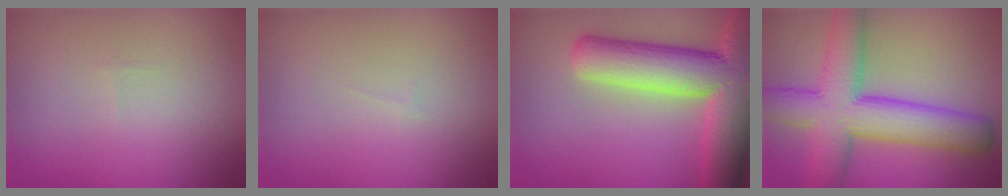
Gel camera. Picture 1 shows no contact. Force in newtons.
{"total": 0.0}
{"total": 11.9, "press": 11.8, "slide": 0.9}
{"total": 9.7, "press": 9.7, "slide": 0.2}